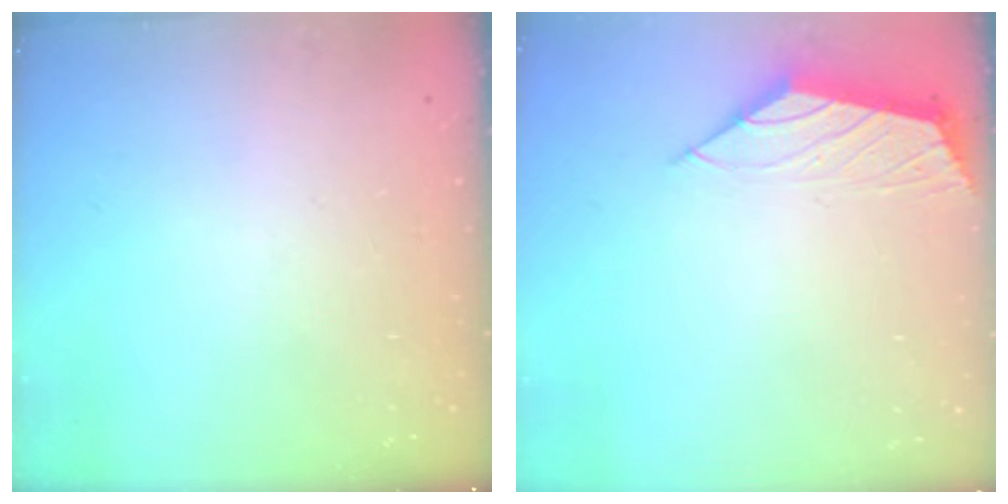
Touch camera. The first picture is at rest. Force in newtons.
{"total": 2.2, "press": 2.2, "slide": 0.5}